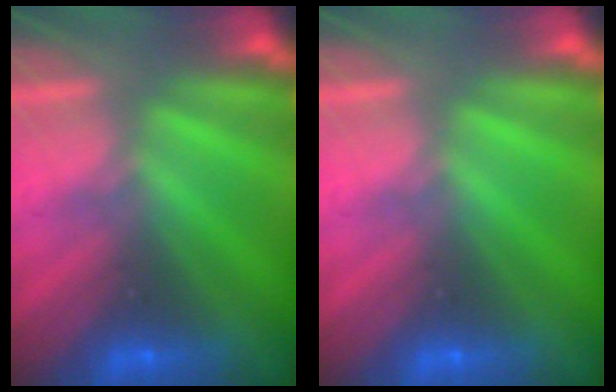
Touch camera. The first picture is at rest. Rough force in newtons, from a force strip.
{"total": 0.0}